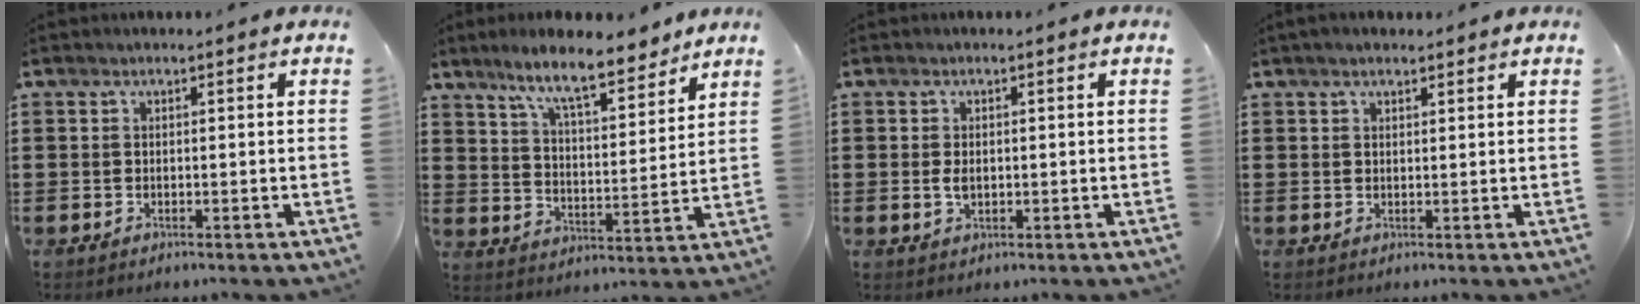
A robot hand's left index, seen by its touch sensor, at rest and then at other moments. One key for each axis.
{"total": 9.3, "fx": 7.8, "fy": 1.3, "fz": 4.9, "tx": -0.112, "ty": -0.031, "tz": 0.136}
{"total": 2.1, "fx": 0.0, "fy": 1.2, "fz": 1.8, "tx": -0.043, "ty": 0.001, "tz": -0.003}
{"total": 1.5, "fx": 1.3, "fy": 0.5, "fz": 0.6, "tx": -0.014, "ty": 0.004, "tz": 0.024}